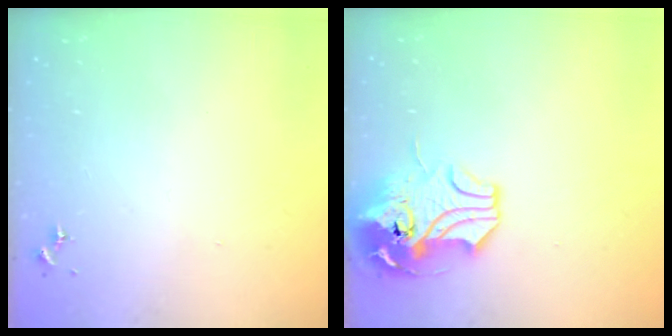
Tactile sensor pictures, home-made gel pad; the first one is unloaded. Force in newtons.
{"total": 12.0, "press": 11.8, "slide": 2.2}